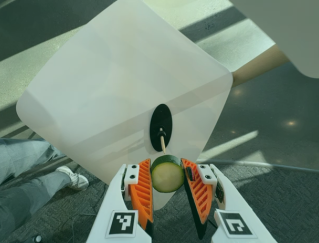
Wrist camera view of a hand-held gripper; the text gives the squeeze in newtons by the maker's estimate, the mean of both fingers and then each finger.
{"total": 9.7, "left": 9.6, "right": 9.8}